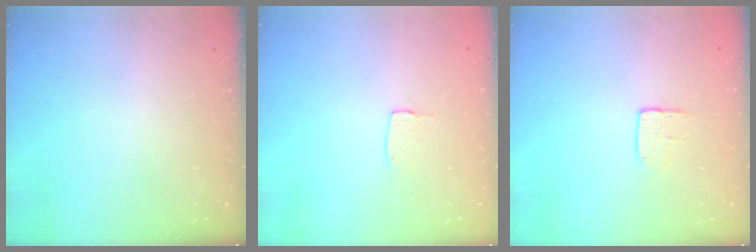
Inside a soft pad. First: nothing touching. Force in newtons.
{"total": 3.3, "press": 3.3, "slide": 0.1}
{"total": 5.4, "press": 5.4, "slide": 0.4}